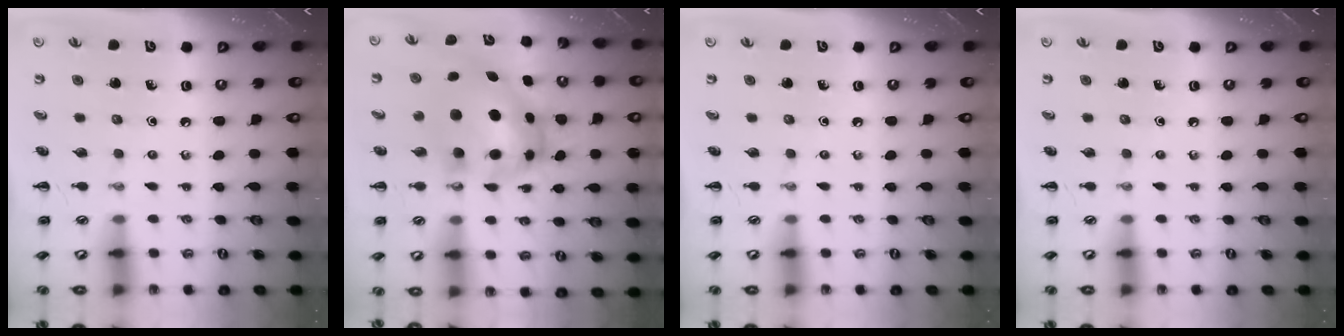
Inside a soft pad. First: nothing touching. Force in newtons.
{"total": 7.7, "press": 7.4, "slide": 2.2}
{"total": 0.0}
{"total": 0.0}